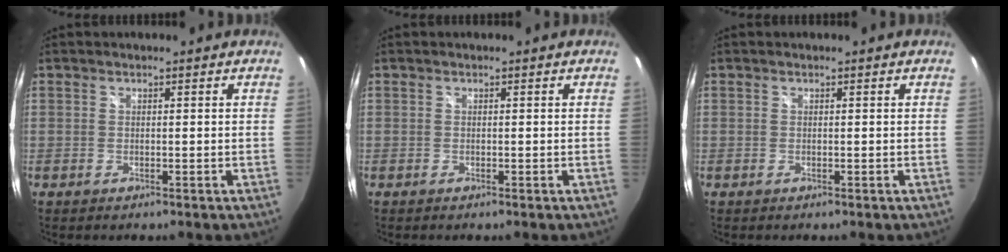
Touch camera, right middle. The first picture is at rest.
{"total": 0.0}
{"total": 0.0}